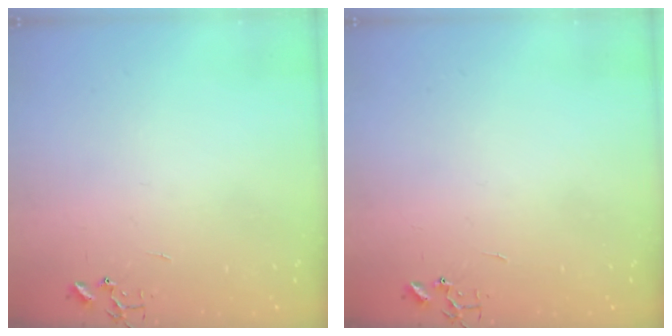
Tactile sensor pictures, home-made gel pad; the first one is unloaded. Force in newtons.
{"total": 0.0}